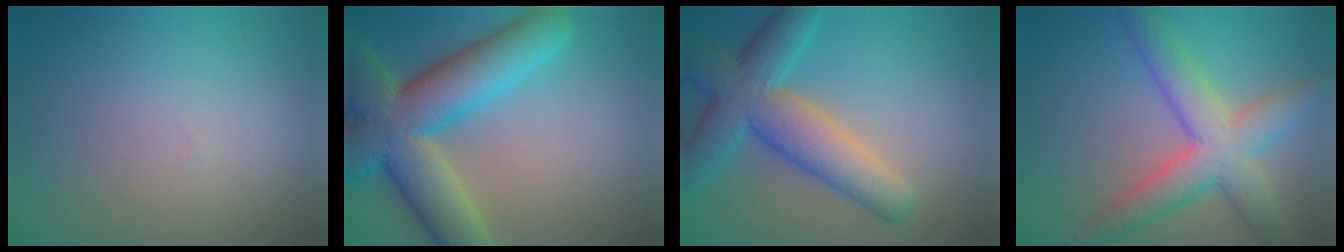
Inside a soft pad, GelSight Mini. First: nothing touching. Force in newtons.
{"total": 11.4, "press": 11.4, "slide": 1.0}
{"total": 7.7, "press": 7.7, "slide": 0.3}
{"total": 7.3, "press": 7.3, "slide": 0.4}